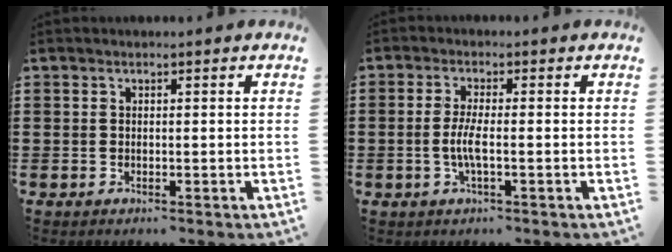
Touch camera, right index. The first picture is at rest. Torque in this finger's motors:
{"motor_torque": [2.14, 0.00, 0.30, 0.10]}